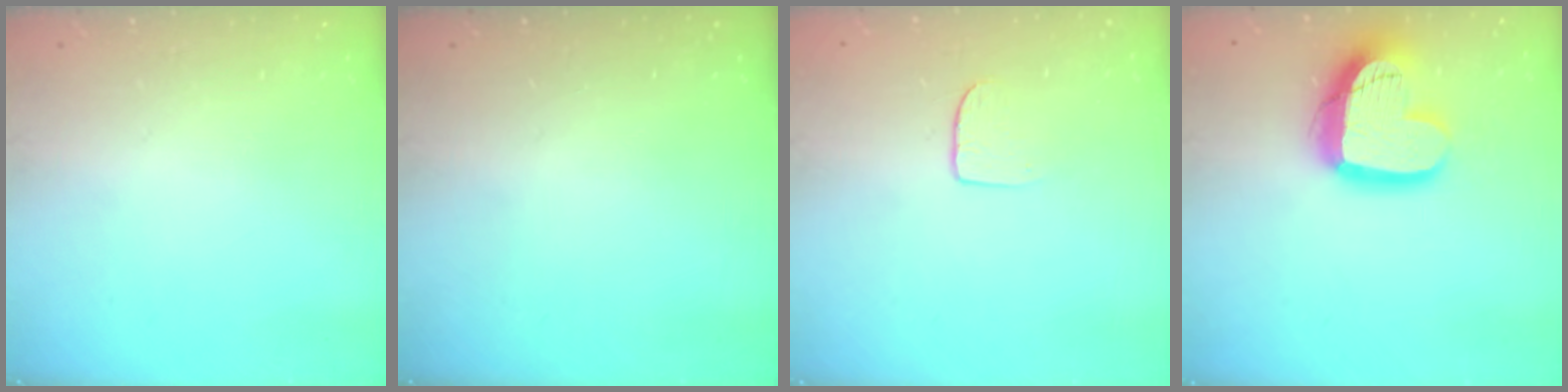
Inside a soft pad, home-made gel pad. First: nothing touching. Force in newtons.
{"total": 0.0}
{"total": 6.3, "press": 6.3, "slide": 0.6}
{"total": 17.4, "press": 17.4, "slide": 1.4}